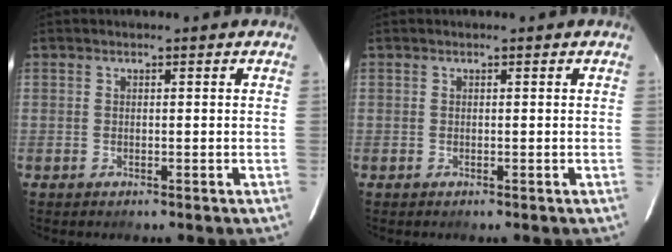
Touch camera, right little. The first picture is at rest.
{"total": 0.0}